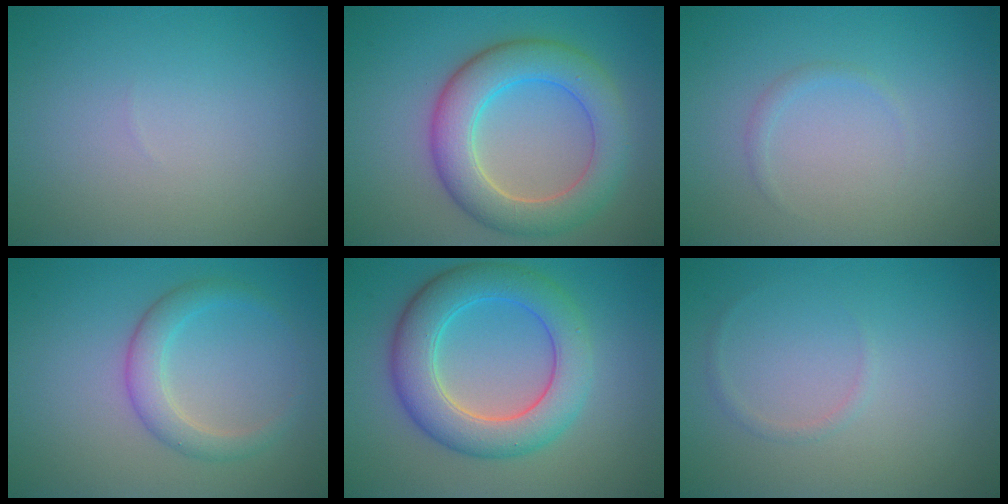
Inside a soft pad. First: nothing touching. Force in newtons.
{"total": 6.7, "press": 6.7, "slide": 0.2}
{"total": 0.7, "press": 0.7, "slide": 0.0}
{"total": 2.7, "press": 2.7, "slide": 0.1}
{"total": 7.0, "press": 7.0, "slide": 0.1}
{"total": 0.6, "press": 0.6, "slide": 0.1}